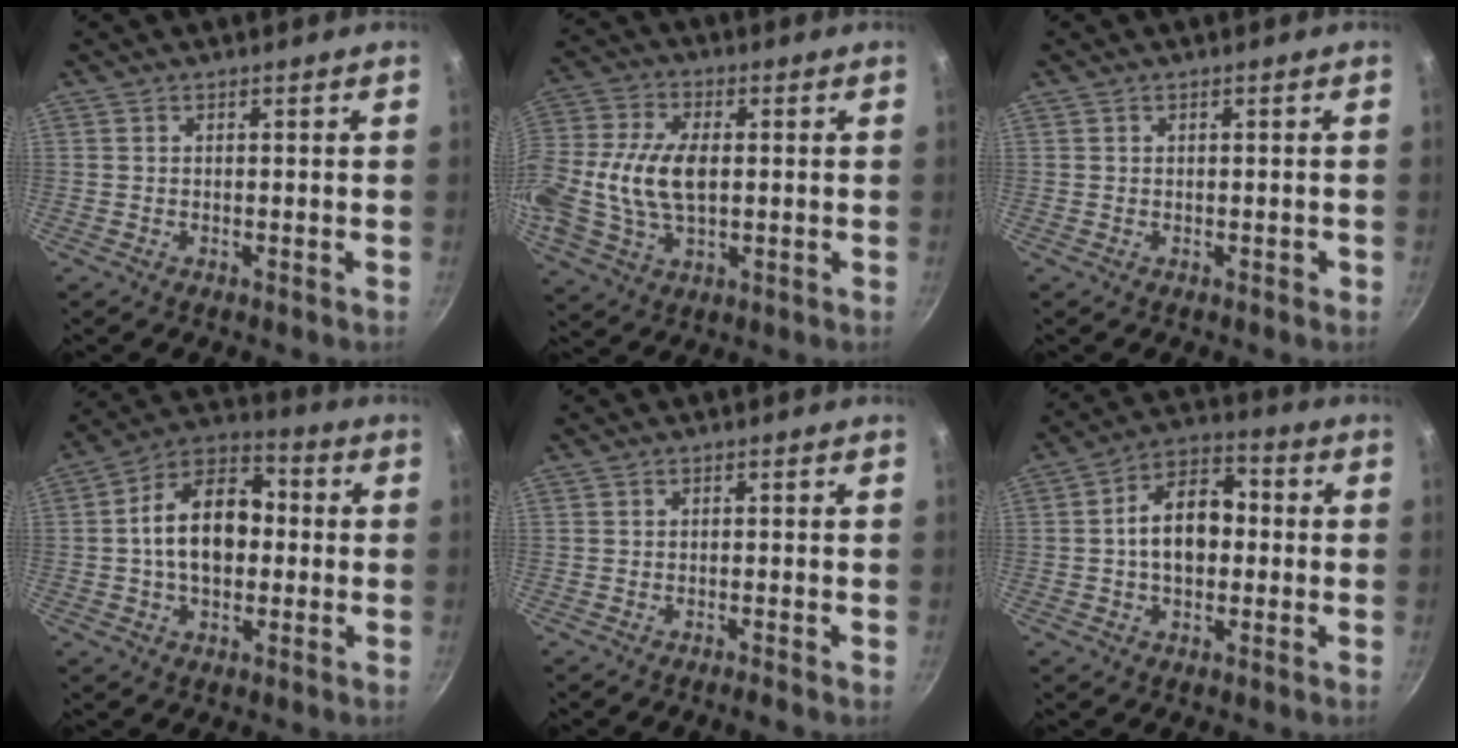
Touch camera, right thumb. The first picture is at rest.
{"total": 15.2, "force": [0.0, 9.1, 12.2], "torque": [-0.252, 0.020, -0.007]}
{"total": 0.5, "force": [-0.1, 0.4, 0.3], "torque": [0.003, 0.004, 0.000]}
{"total": 15.1, "force": [0.0, 10.1, 11.3], "torque": [-0.150, 0.035, -0.016]}
{"total": 0.9, "force": [-0.7, -0.2, 0.5], "torque": [-0.024, 0.006, -0.011]}
{"total": 11.9, "force": [0.0, 8.0, 8.9], "torque": [-0.108, 0.034, -0.014]}